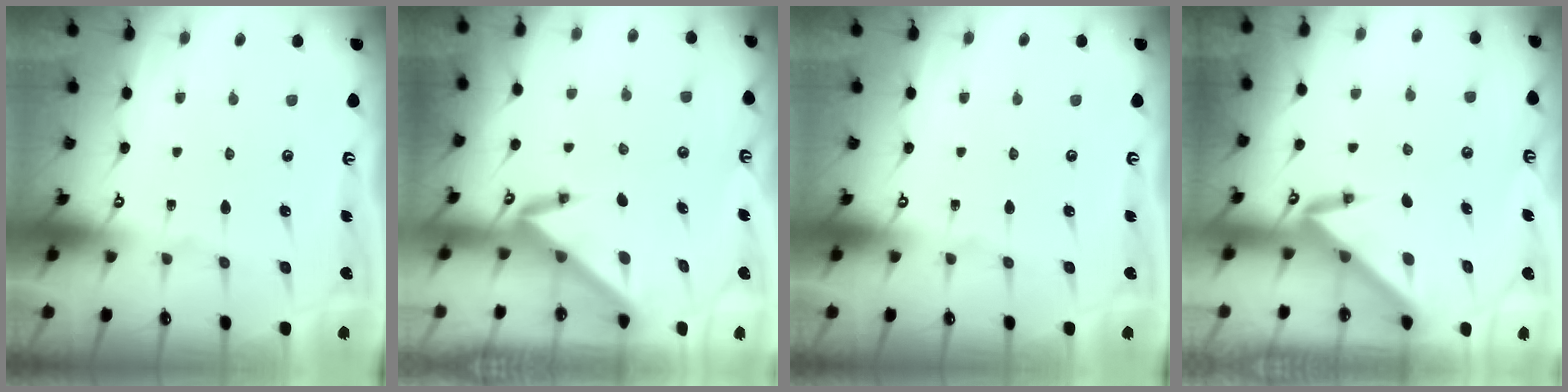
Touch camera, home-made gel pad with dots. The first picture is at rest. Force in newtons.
{"total": 3.4, "press": 3.4, "slide": 0.2}
{"total": 0.0}
{"total": 3.0, "press": 3.0, "slide": 0.1}